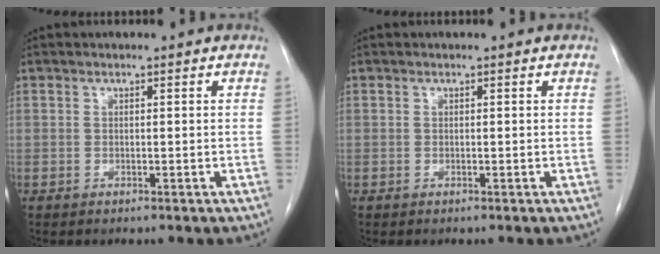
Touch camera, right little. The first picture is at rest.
{"total": 0.0}